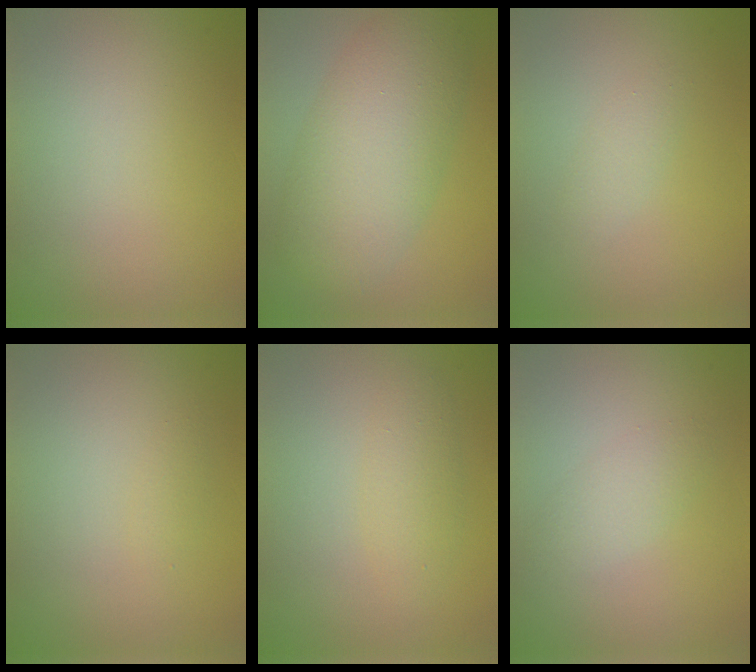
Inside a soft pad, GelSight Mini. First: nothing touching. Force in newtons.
{"total": 7.7, "press": 7.7, "slide": 0.1}
{"total": 1.1, "press": 1.1, "slide": 0.0}
{"total": 0.6, "press": 0.6, "slide": 0.0}
{"total": 1.8, "press": 1.8, "slide": 0.0}
{"total": 1.8, "press": 1.8, "slide": 0.0}